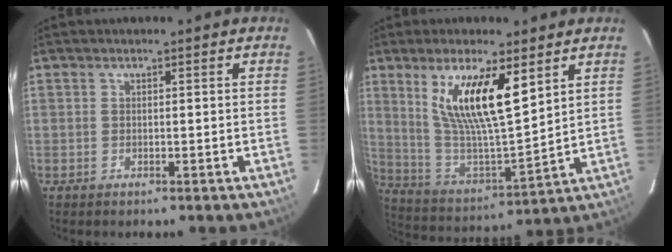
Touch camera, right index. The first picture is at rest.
{"total": 15.7, "force": [7.5, 3.9, 13.2], "torque": [-0.244, -0.009, 0.152]}